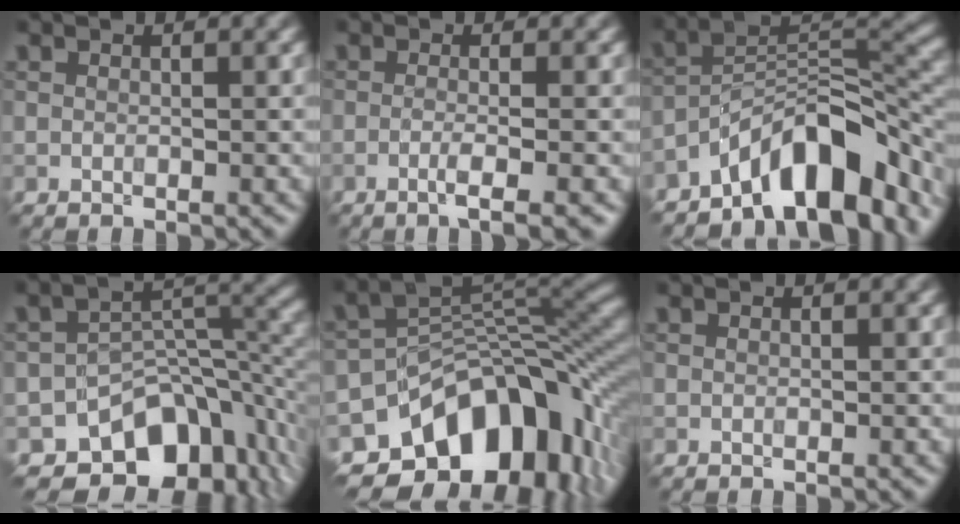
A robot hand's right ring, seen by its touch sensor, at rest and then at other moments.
{"total": 2.9, "force": [-1.3, 0.5, 2.5], "torque": [-0.036, 0.002, -0.034]}
{"total": 10.8, "force": [-7.0, 4.3, 7.1], "torque": [-0.090, 0.010, -0.134]}
{"total": 10.0, "force": [-6.2, 6.1, 5.0], "torque": [-0.049, -0.010, -0.102]}
{"total": 13.6, "force": [-6.5, 8.6, 8.5], "torque": [-0.133, 0.003, -0.103]}
{"total": 0.0}